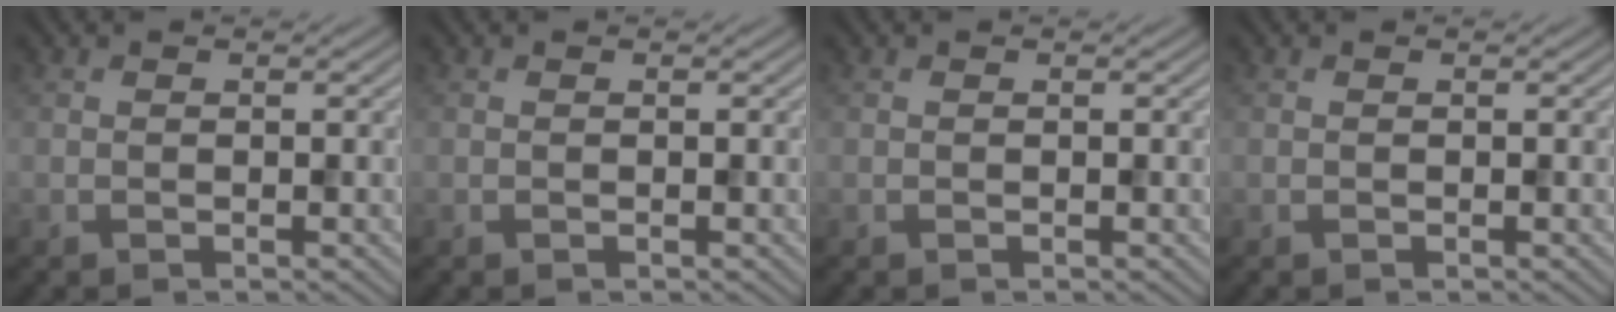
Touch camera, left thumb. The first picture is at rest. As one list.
[{"total": 0.0}, {"total": 0.0}, {"total": 0.0}]